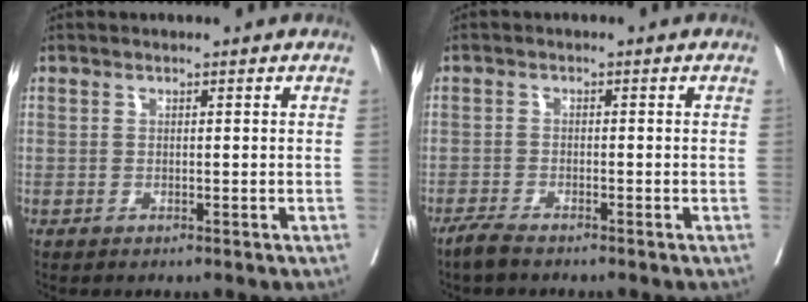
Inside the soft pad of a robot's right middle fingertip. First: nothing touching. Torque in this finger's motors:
{"motor_torque": [0.47, -0.49, 0.01, 0.02]}